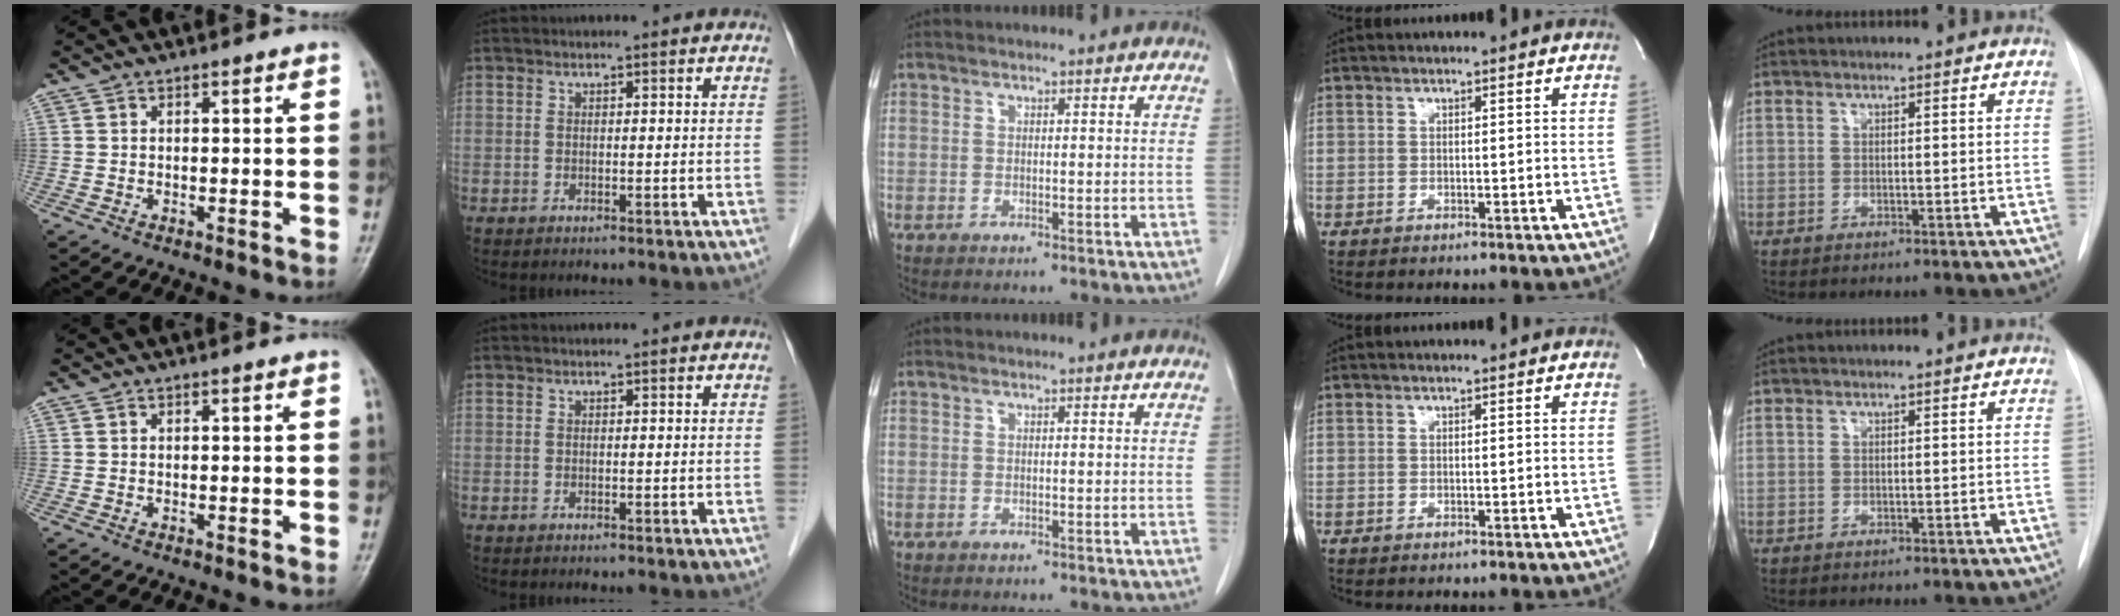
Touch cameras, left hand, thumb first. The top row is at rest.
{}